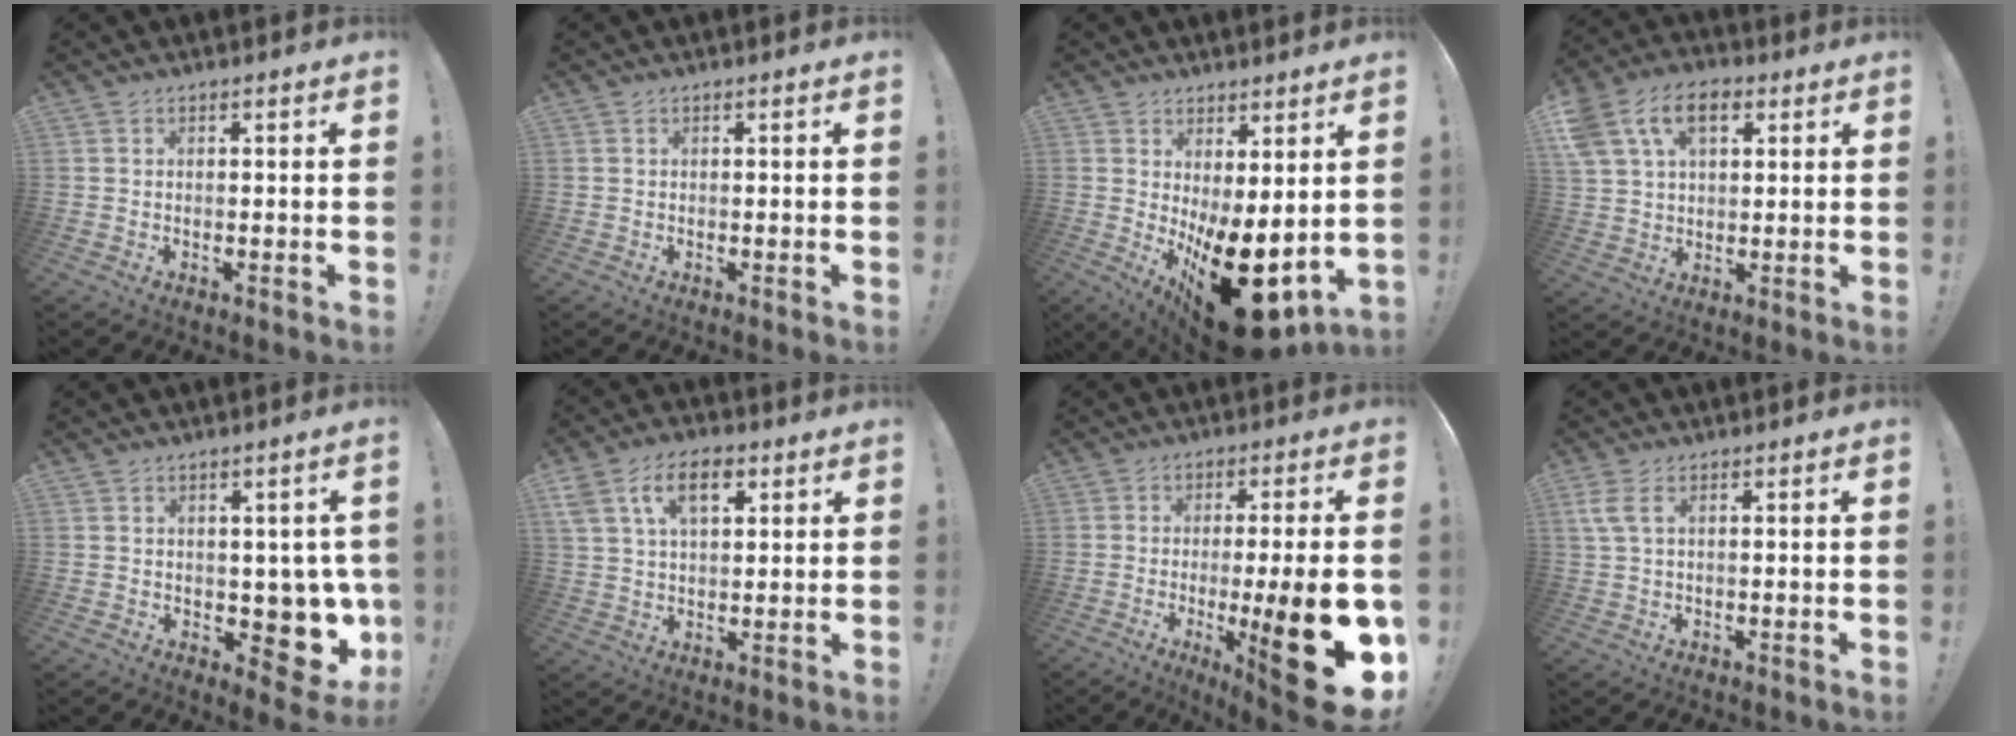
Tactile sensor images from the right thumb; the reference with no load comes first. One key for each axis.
{"total": 0.0}
{"total": 18.3, "fx": -5.0, "fy": 7.4, "fz": 16.0, "tx": -0.208, "ty": 0.021, "tz": -0.056}
{"total": 13.6, "fx": 5.9, "fy": 8.8, "fz": 8.6, "tx": -0.149, "ty": -0.010, "tz": 0.114}
{"total": 8.1, "fx": 1.1, "fy": 6.0, "fz": 5.3, "tx": -0.043, "ty": -0.020, "tz": 0.036}
{"total": 11.1, "fx": 5.0, "fy": 6.4, "fz": 7.6, "tx": -0.126, "ty": 0.007, "tz": 0.093}
{"total": 21.3, "fx": -5.3, "fy": 4.7, "fz": 20.1, "tx": -0.275, "ty": 0.012, "tz": -0.066}
{"total": 3.8, "fx": 1.5, "fy": 1.3, "fz": 3.3, "tx": -0.070, "ty": 0.004, "tz": 0.030}